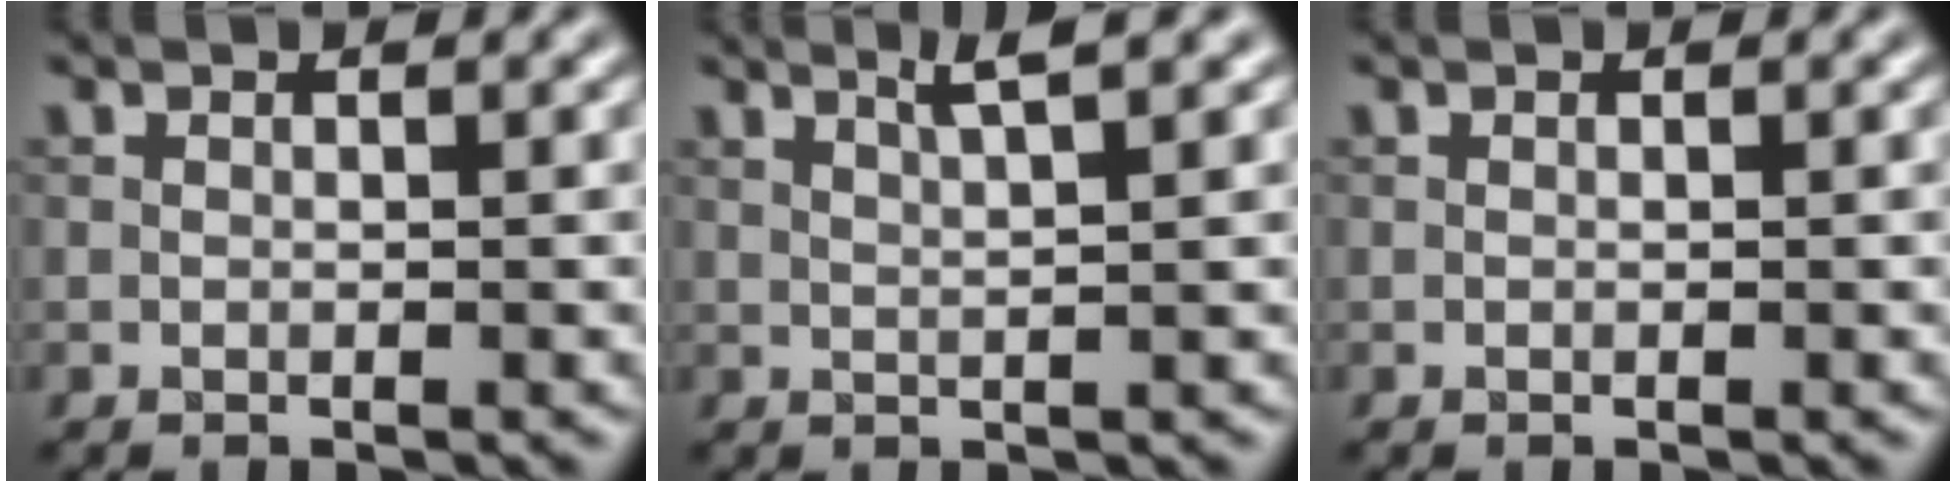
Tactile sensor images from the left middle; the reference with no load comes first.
{"total": 2.5, "force": [1.6, 0.2, 1.9], "torque": [-0.029, 0.007, 0.025]}
{"total": 0.0}